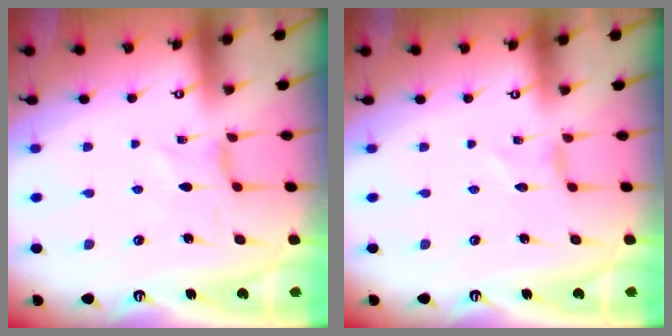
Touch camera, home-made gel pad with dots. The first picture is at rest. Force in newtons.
{"total": 0.0}